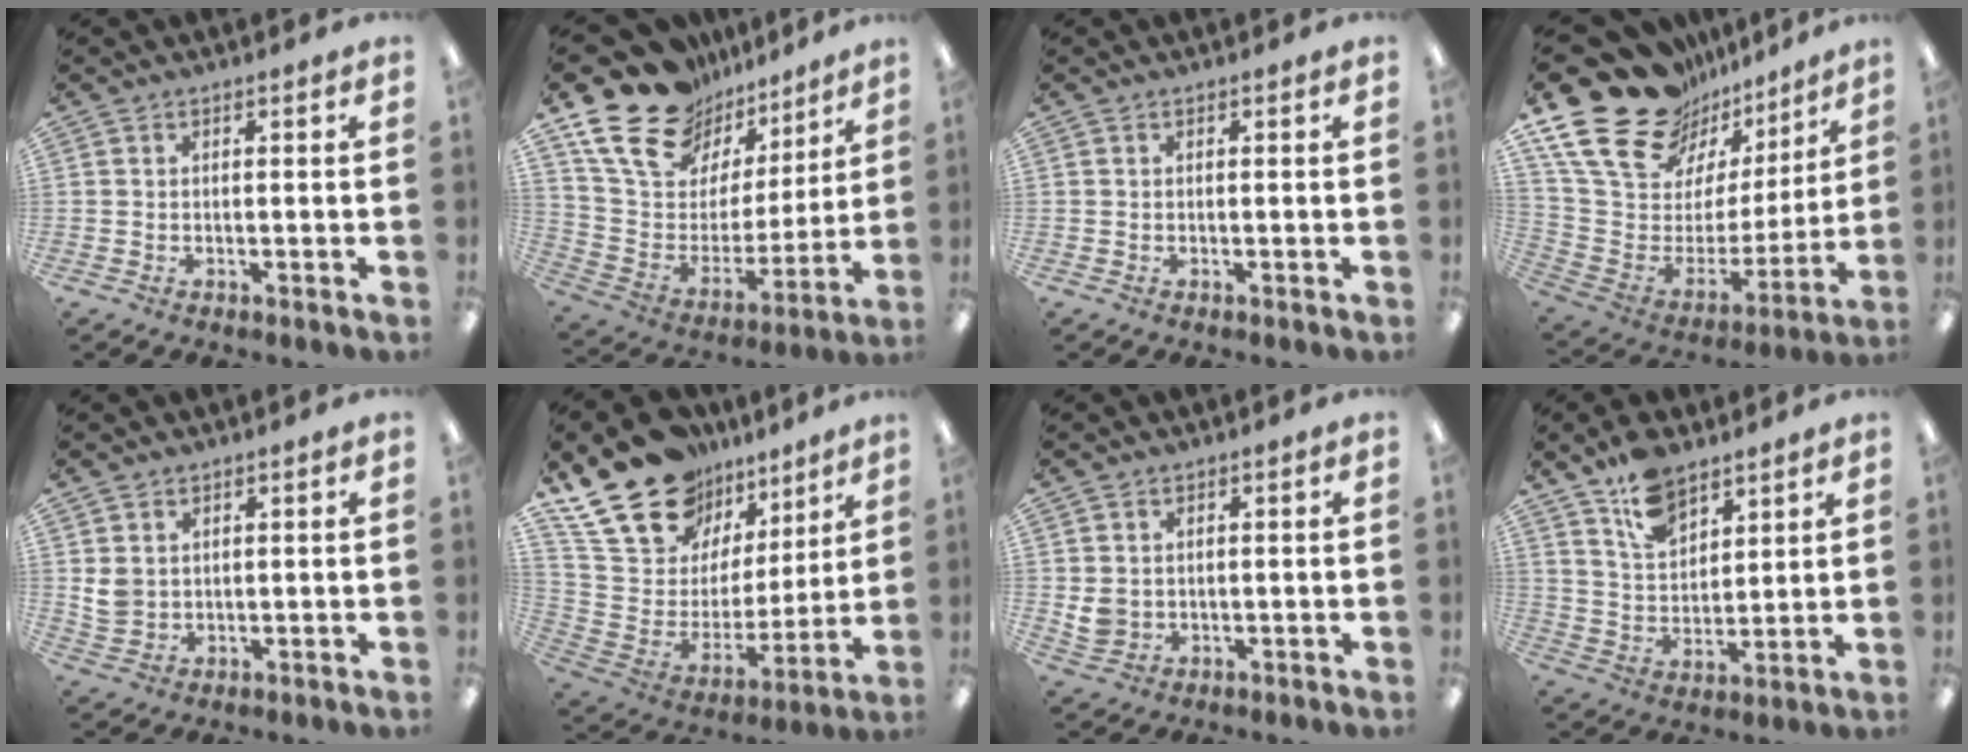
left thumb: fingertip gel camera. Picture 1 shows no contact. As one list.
[{"total": 19.7, "force": [14.3, 11.5, 7.1], "torque": [-0.143, -0.097, 0.266]}, {"total": 0.0}, {"total": 23.2, "force": [16.8, 12.5, 10.2], "torque": [-0.176, -0.121, 0.310]}, {"total": 4.4, "force": [1.9, 3.6, 1.5], "torque": [-0.025, -0.001, 0.039]}, {"total": 22.9, "force": [16.1, 13.6, 8.9], "torque": [-0.172, -0.096, 0.308]}, {"total": 3.9, "force": [1.1, 3.5, 1.3], "torque": [-0.020, 0.003, 0.024]}, {"total": 11.0, "force": [8.3, 5.7, 4.5], "torque": [-0.082, -0.042, 0.156]}]